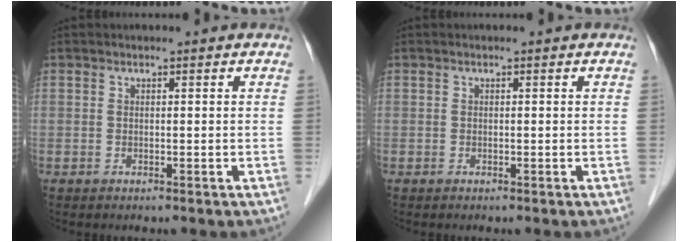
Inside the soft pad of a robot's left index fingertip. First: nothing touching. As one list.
[{"total": 0.0}]